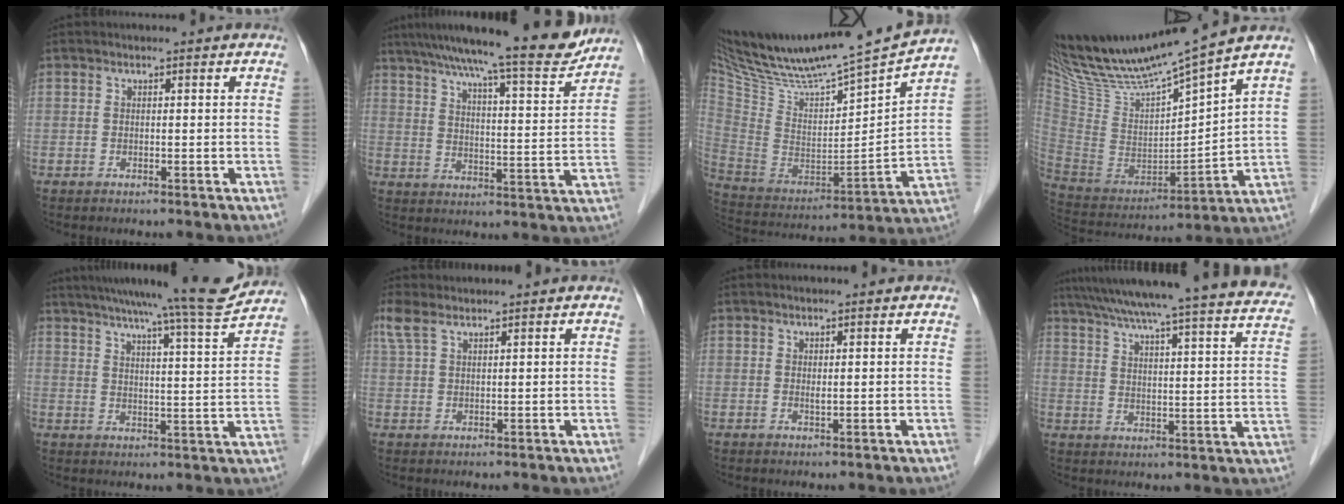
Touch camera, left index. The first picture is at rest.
{"total": 19.0, "force": [16.5, 1.0, 9.2], "torque": [-0.143, -0.009, 0.232]}
{"total": 24.9, "force": [22.5, 0.7, 10.7], "torque": [-0.198, -0.042, 0.370]}
{"total": 17.1, "force": [15.3, -0.4, 7.6], "torque": [-0.149, -0.016, 0.294]}
{"total": 15.5, "force": [14.0, -1.6, 6.5], "torque": [-0.104, -0.030, 0.189]}
{"total": 3.7, "force": [3.0, 0.9, 1.9], "torque": [-0.051, 0.024, 0.066]}
{"total": 0.7, "force": [0.3, 0.0, 0.6], "torque": [-0.014, -0.001, 0.004]}
{"total": 31.9, "force": [28.3, 1.2, 14.7], "torque": [-0.225, -0.051, 0.348]}